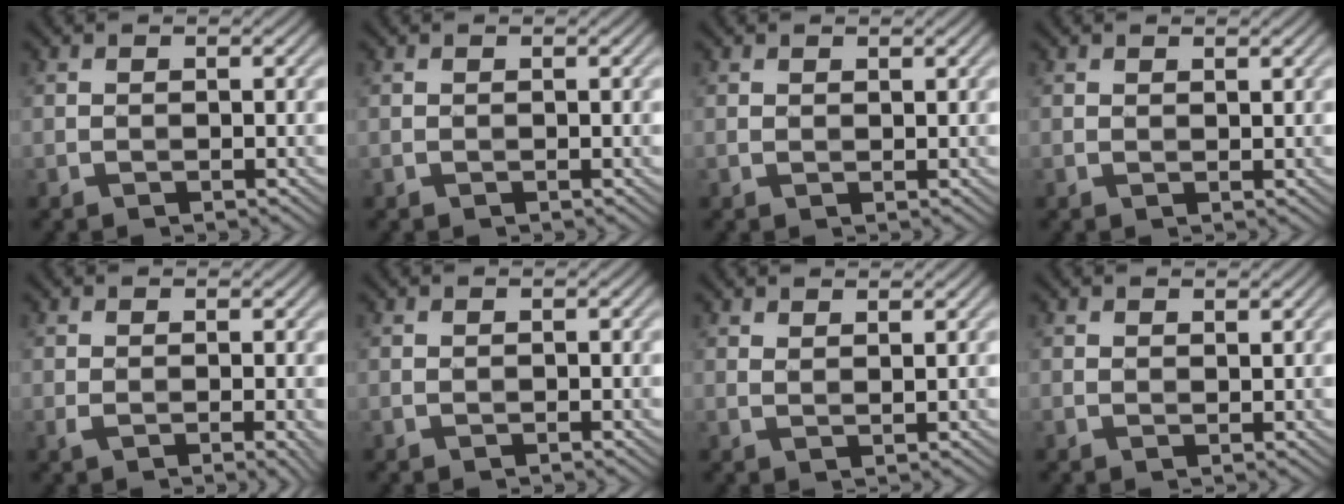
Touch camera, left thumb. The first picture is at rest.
{"total": 0.0}
{"total": 1.1, "force": [0.8, 0.5, 0.5], "torque": [-0.006, 0.002, 0.020]}
{"total": 1.2, "force": [0.9, 0.5, 0.6], "torque": [-0.008, 0.001, 0.021]}
{"total": 2.7, "force": [0.2, 0.9, 2.6], "torque": [-0.047, 0.003, 0.001]}
{"total": 0.0}
{"total": 2.5, "force": [2.1, 0.6, 1.3], "torque": [-0.016, -0.003, 0.037]}
{"total": 1.8, "force": [1.3, 0.8, 0.9], "torque": [-0.010, 0.000, 0.029]}